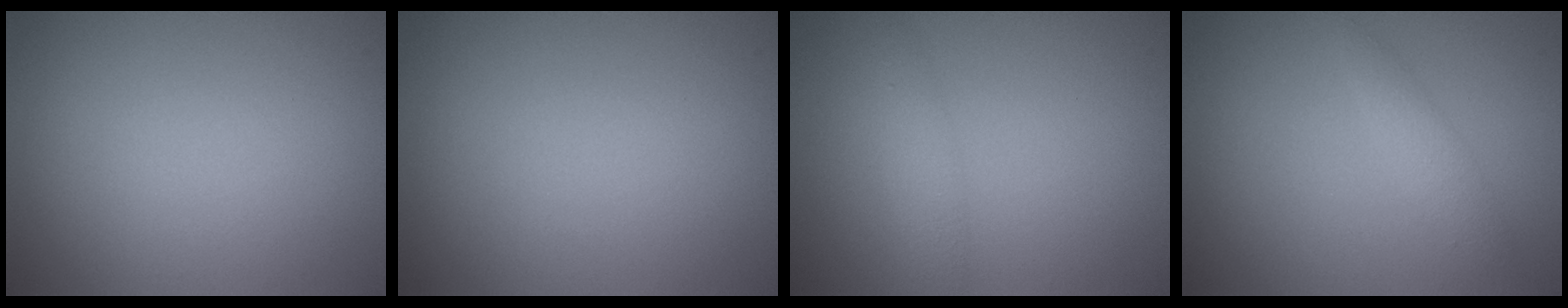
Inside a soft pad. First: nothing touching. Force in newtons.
{"total": 0.0}
{"total": 1.6, "press": 1.6, "slide": 0.0}
{"total": 1.4, "press": 1.4, "slide": 0.0}